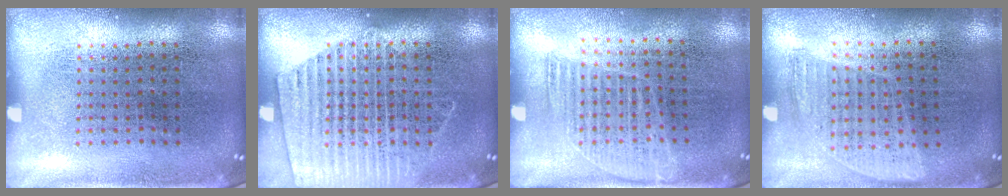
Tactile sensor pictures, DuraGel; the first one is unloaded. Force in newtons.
{"total": 2.6, "press": 2.6, "slide": 0.3}
{"total": 1.2, "press": 1.0, "slide": 0.7}
{"total": 0.9, "press": 0.8, "slide": 0.4}